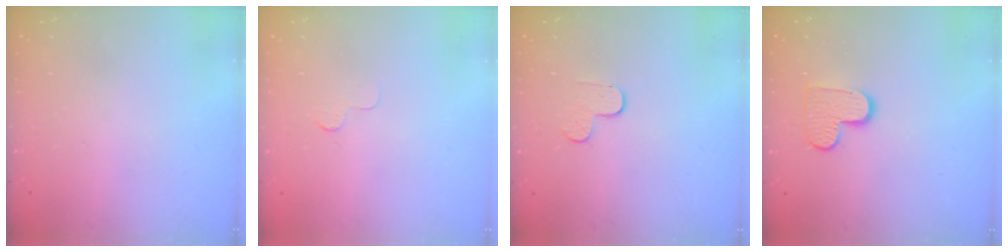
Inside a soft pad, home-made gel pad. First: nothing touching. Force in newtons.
{"total": 2.5, "press": 2.5, "slide": 0.2}
{"total": 3.7, "press": 3.6, "slide": 0.4}
{"total": 8.9, "press": 8.9, "slide": 0.4}